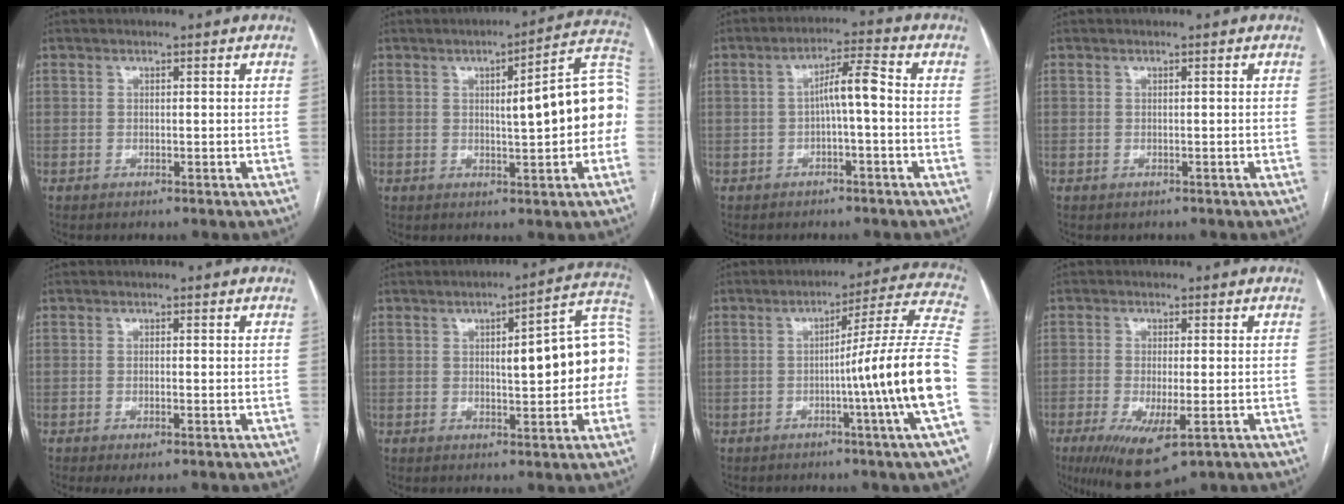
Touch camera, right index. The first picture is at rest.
{"total": 12.8, "force": [0.2, 1.8, 12.7], "torque": [-0.157, 0.034, 0.001]}
{"total": 5.1, "force": [-0.5, 0.5, 5.0], "torque": [-0.081, 0.019, -0.006]}
{"total": 0.0}
{"total": 2.2, "force": [-1.0, 0.4, 1.9], "torque": [-0.032, -0.006, -0.010]}
{"total": 13.4, "force": [0.3, 3.0, 13.0], "torque": [-0.162, 0.039, 0.005]}
{"total": 16.5, "force": [-3.9, -3.4, 15.7], "torque": [-0.202, 0.004, -0.066]}
{"total": 9.3, "force": [-4.4, 2.3, 7.9], "torque": [-0.138, -0.026, -0.064]}